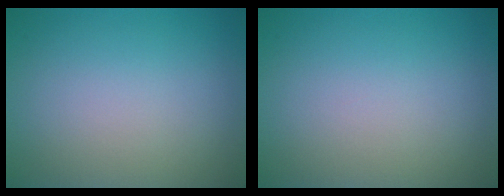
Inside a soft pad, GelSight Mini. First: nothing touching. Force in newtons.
{"total": 0.0}